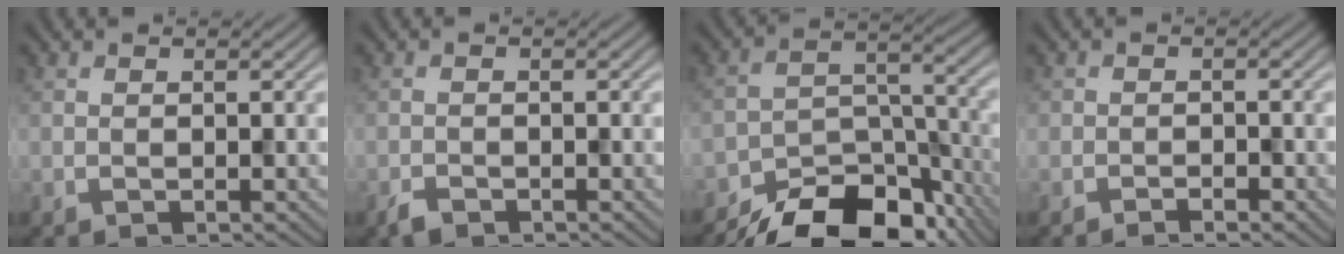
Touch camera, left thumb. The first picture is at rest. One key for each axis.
{"total": 1.4, "fx": -1.2, "fy": 0.5, "fz": 0.5, "tx": -0.012, "ty": -0.001, "tz": -0.026}
{"total": 16.0, "fx": -12.8, "fy": 6.8, "fz": 6.7, "tx": -0.121, "ty": -0.023, "tz": -0.188}
{"total": 1.6, "fx": -1.3, "fy": 0.7, "fz": 0.7, "tx": -0.011, "ty": 0.000, "tz": -0.025}